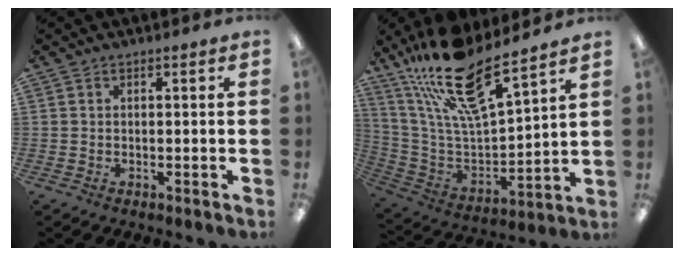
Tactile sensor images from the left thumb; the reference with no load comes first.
{"total": 20.4, "force": [15.6, 5.3, 12.1], "torque": [-0.229, -0.102, 0.271]}